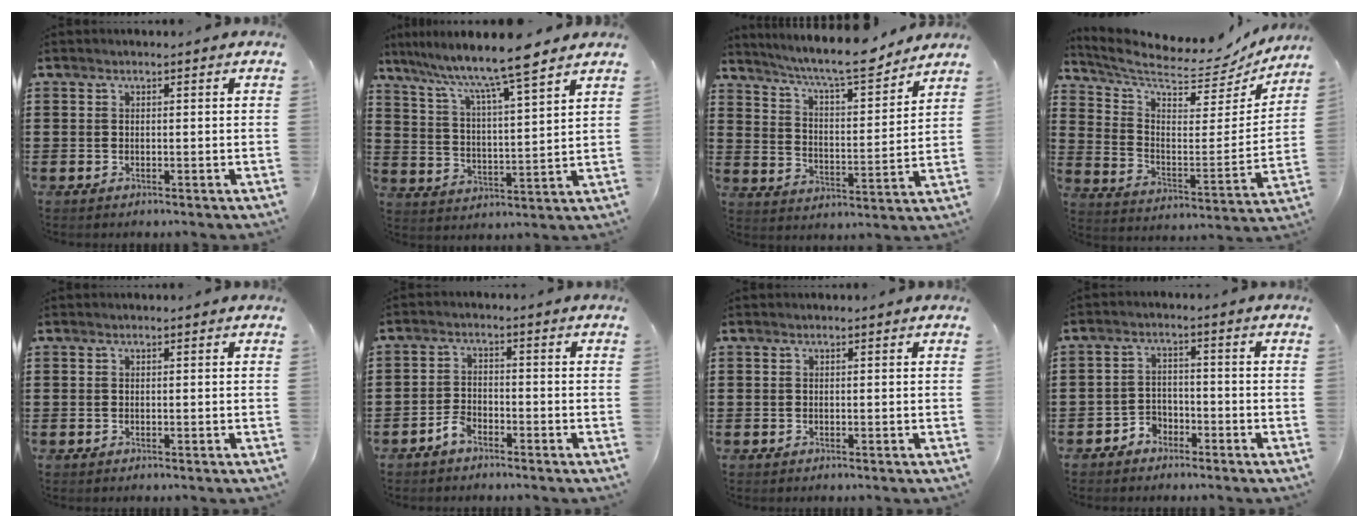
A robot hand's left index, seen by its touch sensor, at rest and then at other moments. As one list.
[{"total": 8.1, "force": [6.8, 0.0, 4.4], "torque": [-0.111, -0.041, 0.109]}, {"total": 8.3, "force": [7.4, 0.5, 3.8], "torque": [-0.093, -0.043, 0.122]}, {"total": 7.0, "force": [6.1, 1.2, 3.2], "torque": [-0.093, -0.051, 0.102]}, {"total": 0.0}, {"total": 2.9, "force": [-2.4, 1.2, 1.1], "torque": [-0.030, 0.004, -0.050]}, {"total": 0.0}, {"total": 3.0, "force": [-2.5, 1.5, 0.2], "torque": [-0.013, 0.004, -0.054]}]